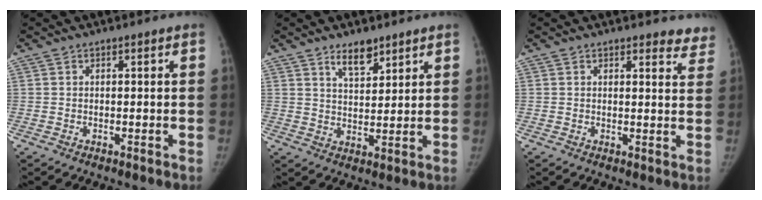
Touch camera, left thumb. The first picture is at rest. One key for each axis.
{"total": 5.4, "fx": 3.9, "fy": 2.3, "fz": 2.8, "tx": -0.028, "ty": -0.032, "tz": 0.069}
{"total": 5.1, "fx": 4.7, "fy": 1.9, "fz": 0.8, "tx": 0.027, "ty": -0.027, "tz": 0.034}